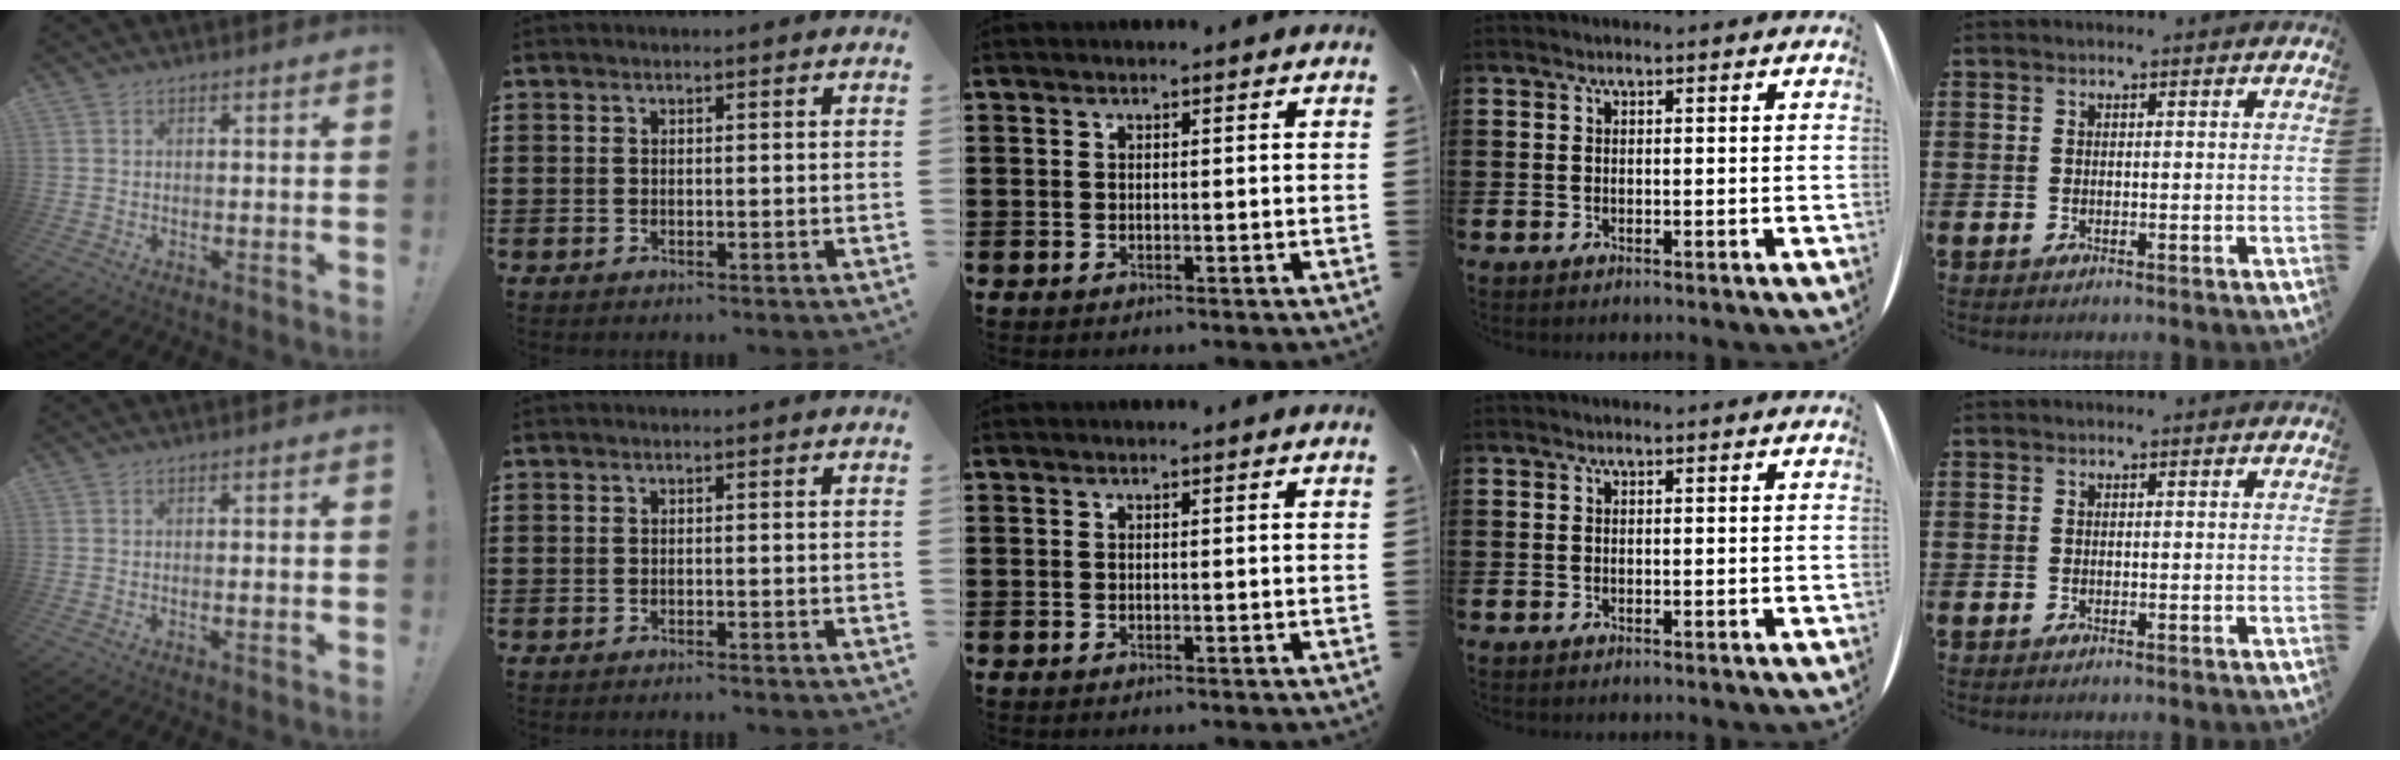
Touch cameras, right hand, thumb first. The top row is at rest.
{"thumb": {"total": 2.1, "force": [-0.3, 0.0, 2.0], "torque": [-0.027, -0.002, -0.007]}, "index": {"total": 0.6, "force": [-0.6, -0.1, 0.0], "torque": [-0.002, -0.003, -0.012]}}